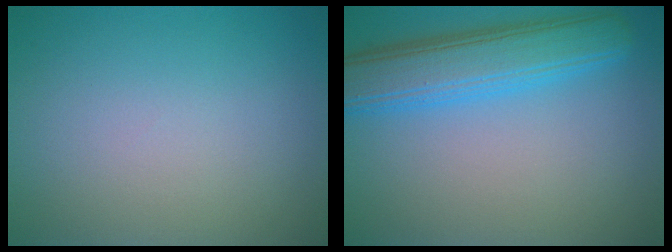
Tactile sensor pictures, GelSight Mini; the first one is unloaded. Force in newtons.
{"total": 6.3, "press": 6.3, "slide": 0.1}